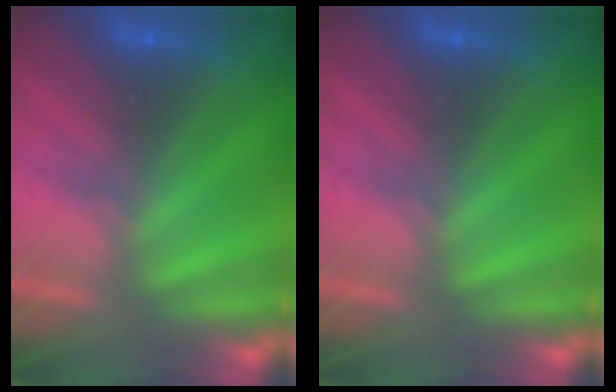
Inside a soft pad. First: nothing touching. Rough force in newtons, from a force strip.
{"total": 0.0}